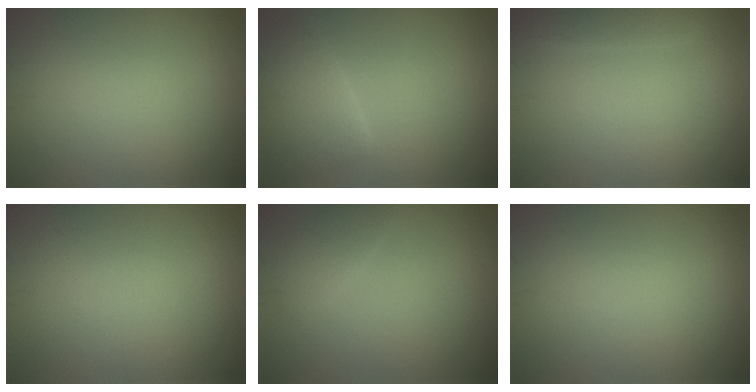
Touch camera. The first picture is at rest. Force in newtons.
{"total": 3.1, "press": 3.1, "slide": 0.4}
{"total": 2.1, "press": 2.1, "slide": 0.1}
{"total": 0.0}
{"total": 1.6, "press": 1.6, "slide": 0.0}
{"total": 0.0}